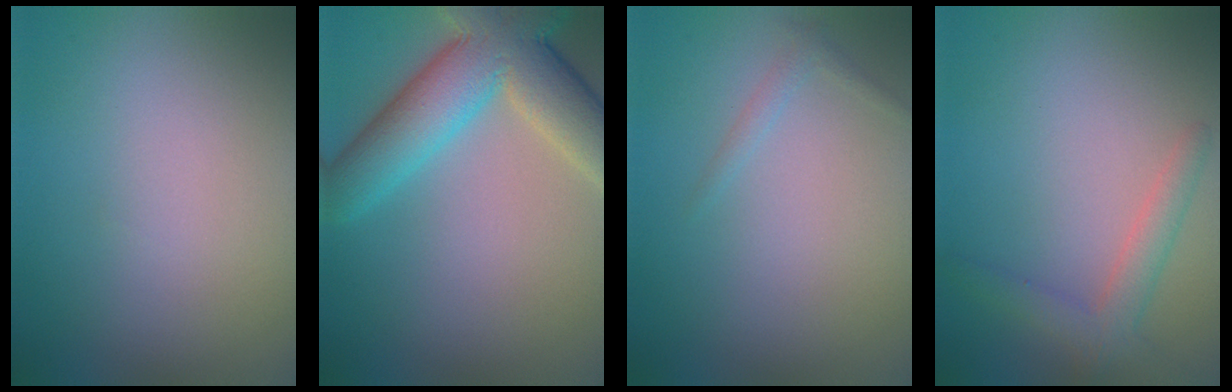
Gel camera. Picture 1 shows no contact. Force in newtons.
{"total": 9.2, "press": 9.2, "slide": 0.4}
{"total": 0.9, "press": 0.9, "slide": 0.1}
{"total": 2.6, "press": 2.6, "slide": 0.0}